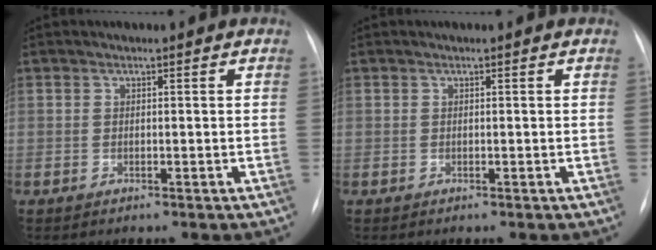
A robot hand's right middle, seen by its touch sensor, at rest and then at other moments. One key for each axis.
{"total": 0.0}